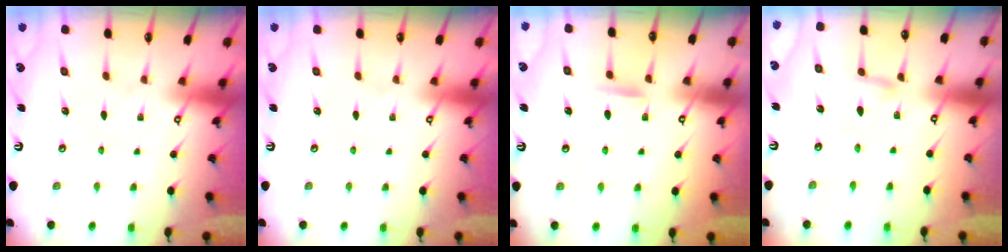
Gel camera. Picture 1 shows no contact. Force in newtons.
{"total": 0.0}
{"total": 6.6, "press": 6.5, "slide": 0.9}
{"total": 2.7, "press": 2.7, "slide": 0.1}